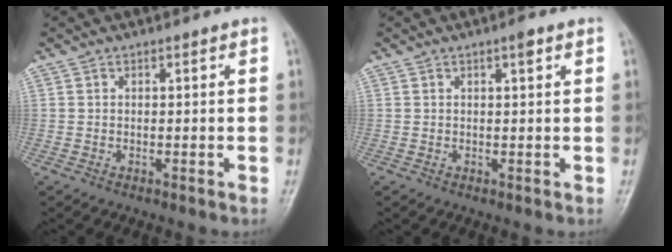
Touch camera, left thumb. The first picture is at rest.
{"total": 1.5, "force": [0.8, 0.3, 1.3], "torque": [-0.020, 0.000, 0.010]}